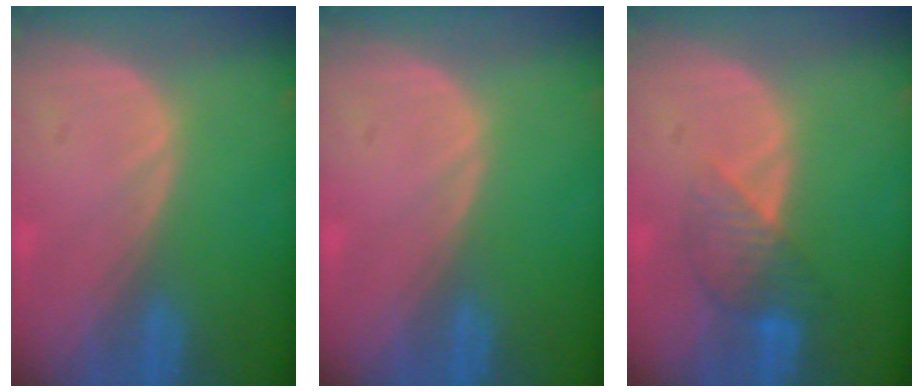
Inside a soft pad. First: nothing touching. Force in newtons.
{"total": 0.0}
{"total": 4.2, "press": 4.1, "slide": 0.5}